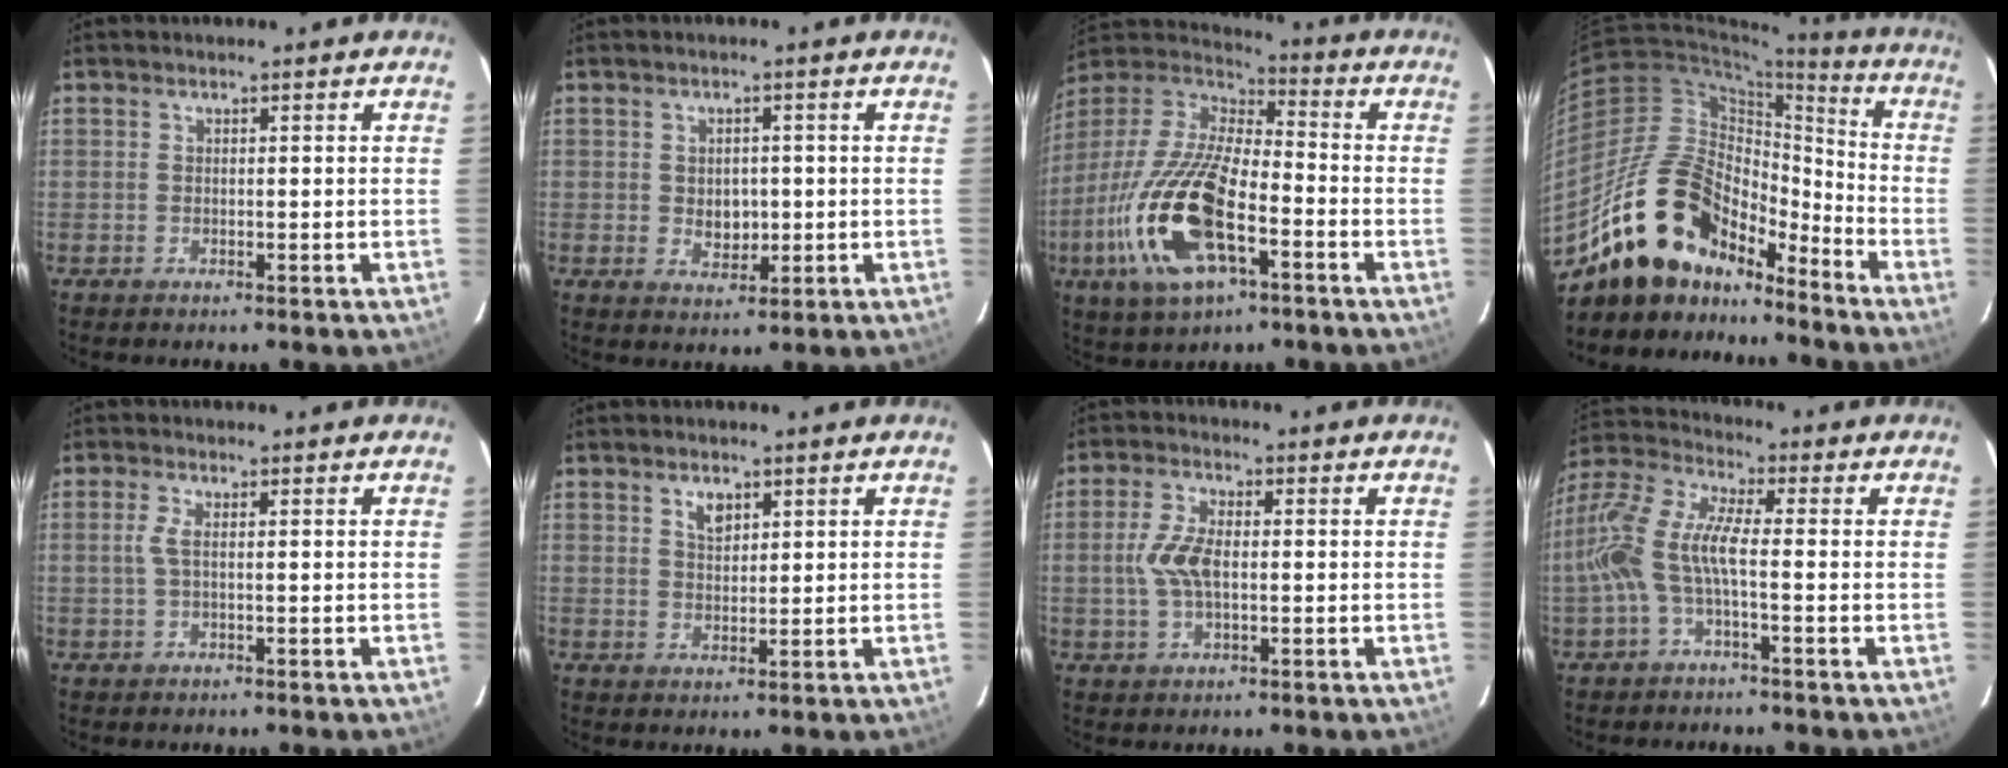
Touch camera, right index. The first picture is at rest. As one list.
[{"total": 4.3, "force": [-0.2, 3.3, 2.7], "torque": [-0.043, -0.002, 0.002]}, {"total": 22.8, "force": [-8.6, 9.3, 18.9], "torque": [-0.401, -0.038, -0.165]}, {"total": 19.9, "force": [-15.1, 9.5, 8.8], "torque": [-0.163, 0.021, -0.250]}, {"total": 1.9, "force": [0.0, 0.1, 1.9], "torque": [-0.042, 0.001, -0.003]}, {"total": 2.4, "force": [1.5, 1.3, 1.4], "torque": [-0.021, 0.003, 0.027]}, {"total": 6.2, "force": [-0.4, 2.8, 5.6], "torque": [-0.119, 0.005, -0.005]}, {"total": 11.1, "force": [-2.2, 3.0, 10.4], "torque": [-0.221, 0.009, -0.048]}]